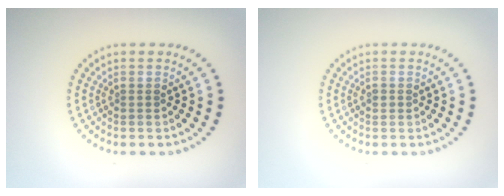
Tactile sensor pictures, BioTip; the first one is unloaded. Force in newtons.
{"total": 0.9, "press": 0.9, "slide": 0.1}